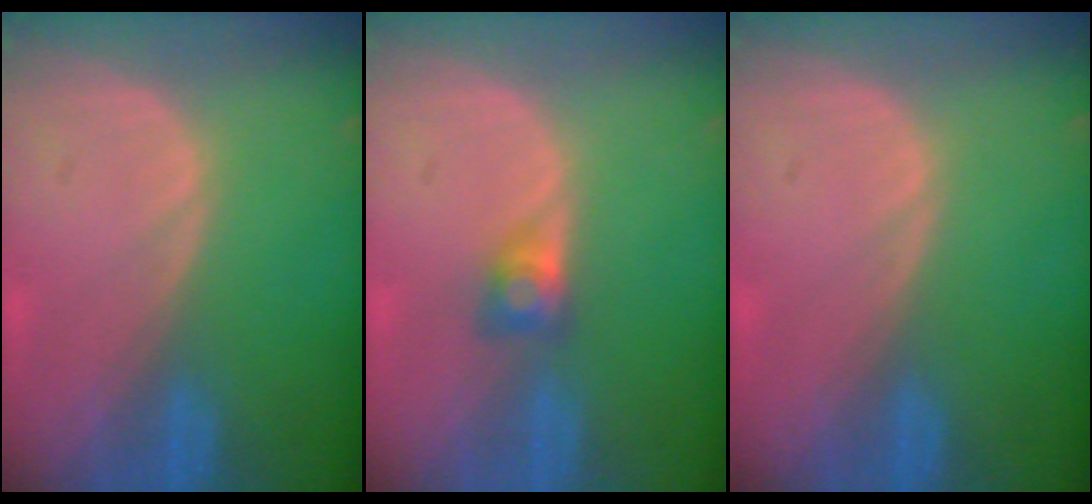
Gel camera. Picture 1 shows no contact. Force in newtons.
{"total": 2.7, "press": 2.5, "slide": 1.1}
{"total": 0.0}